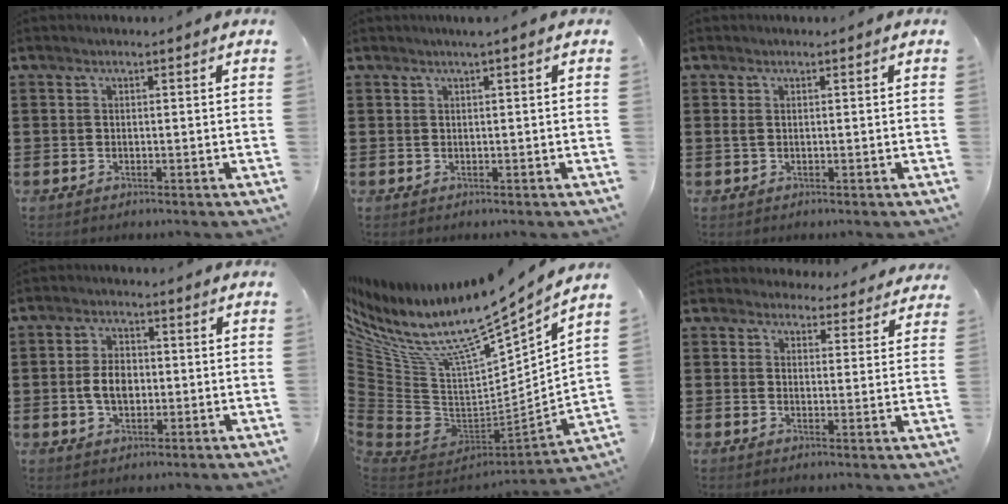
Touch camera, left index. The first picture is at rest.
{"total": 1.0, "force": [0.4, -0.2, 0.9], "torque": [-0.014, -0.001, 0.008]}
{"total": 0.8, "force": [0.1, 0.2, 0.7], "torque": [-0.024, -0.002, 0.000]}
{"total": 4.9, "force": [-0.2, 3.0, 3.9], "torque": [-0.076, 0.004, -0.009]}
{"total": 12.5, "force": [9.1, 3.1, 8.1], "torque": [-0.175, -0.071, 0.142]}
{"total": 3.9, "force": [3.8, 1.0, 0.4], "torque": [-0.013, -0.014, 0.069]}